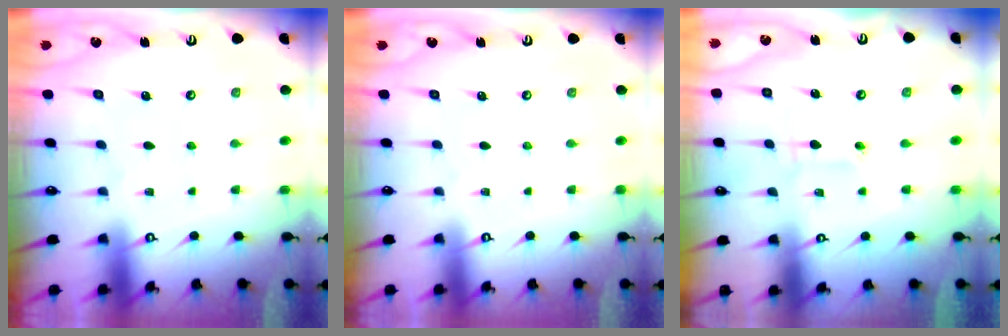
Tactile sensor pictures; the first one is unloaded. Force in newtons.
{"total": 0.0}
{"total": 2.2, "press": 2.1, "slide": 0.8}